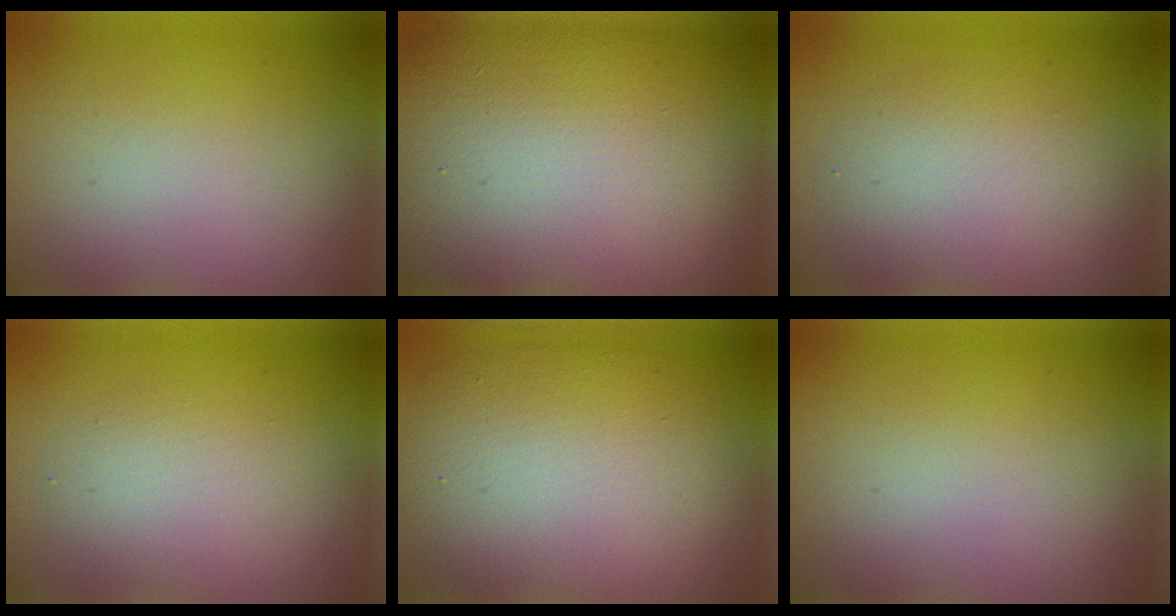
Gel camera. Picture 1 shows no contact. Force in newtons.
{"total": 19.6, "press": 19.5, "slide": 1.3}
{"total": 4.1, "press": 4.1, "slide": 0.1}
{"total": 2.6, "press": 2.6, "slide": 0.1}
{"total": 10.8, "press": 10.7, "slide": 0.8}
{"total": 0.0}